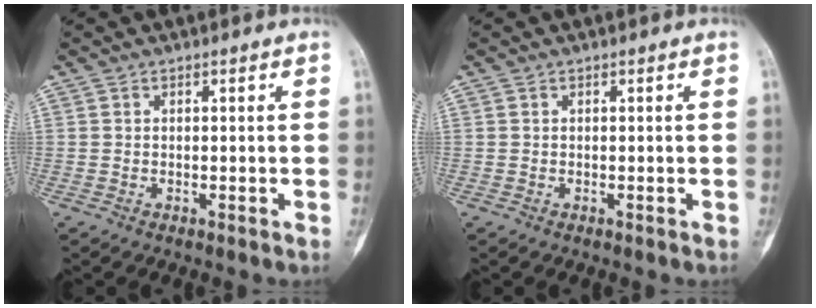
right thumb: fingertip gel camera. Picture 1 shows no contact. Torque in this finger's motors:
{"motor_torque": [0.00, 0.00, 0.00, 0.00, 0.00]}